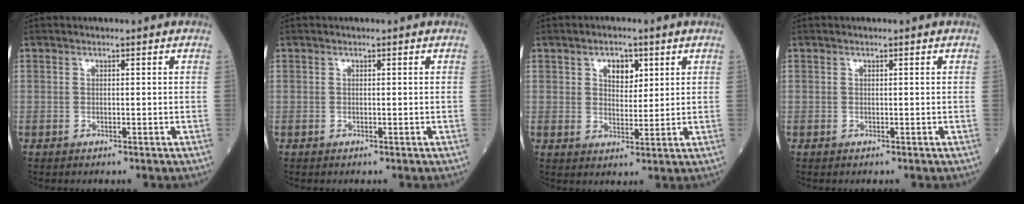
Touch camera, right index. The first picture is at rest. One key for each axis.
{"total": 0.0}
{"total": 4.3, "fx": 2.0, "fy": 2.5, "fz": 2.9, "tx": -0.044, "ty": 0.005, "tz": 0.034}
{"total": 0.0}